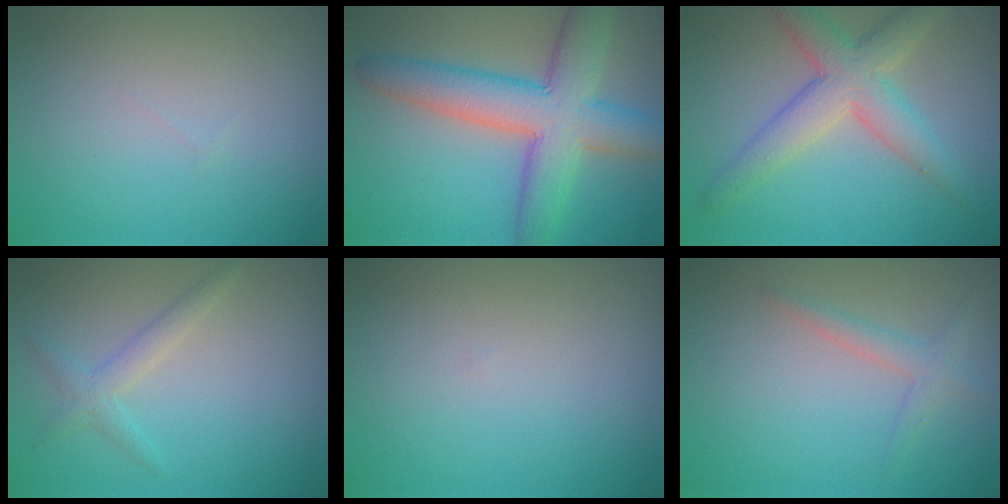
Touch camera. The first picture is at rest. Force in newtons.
{"total": 8.3, "press": 8.3, "slide": 0.5}
{"total": 5.4, "press": 5.3, "slide": 0.2}
{"total": 1.8, "press": 1.8, "slide": 0.0}
{"total": 0.0}
{"total": 1.6, "press": 1.6, "slide": 0.0}